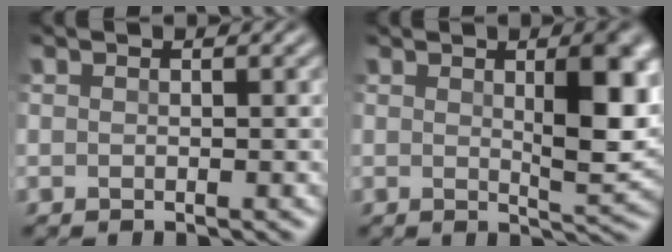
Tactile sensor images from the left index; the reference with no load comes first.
{"total": 6.7, "force": [1.6, 2.2, 6.1], "torque": [-0.087, -0.001, 0.031]}